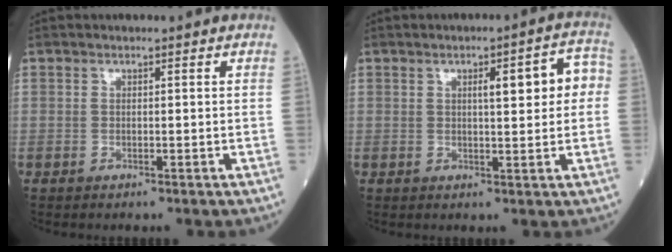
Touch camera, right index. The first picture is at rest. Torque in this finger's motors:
{"motor_torque": [1.04, 0.16, 0.17, 0.09]}